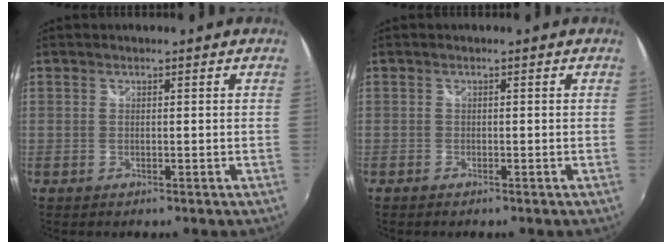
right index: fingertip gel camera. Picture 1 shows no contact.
{"total": 0.7, "force": [-0.6, 0.3, 0.2], "torque": [-0.007, -0.003, -0.014]}